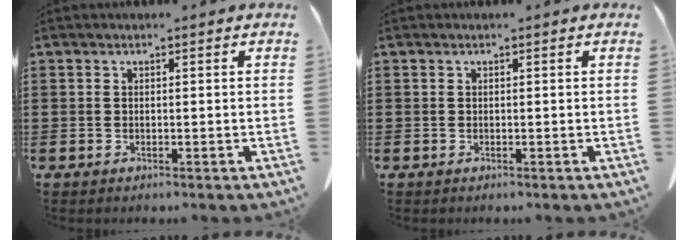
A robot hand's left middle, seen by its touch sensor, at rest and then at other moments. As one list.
[{"total": 0.0}]